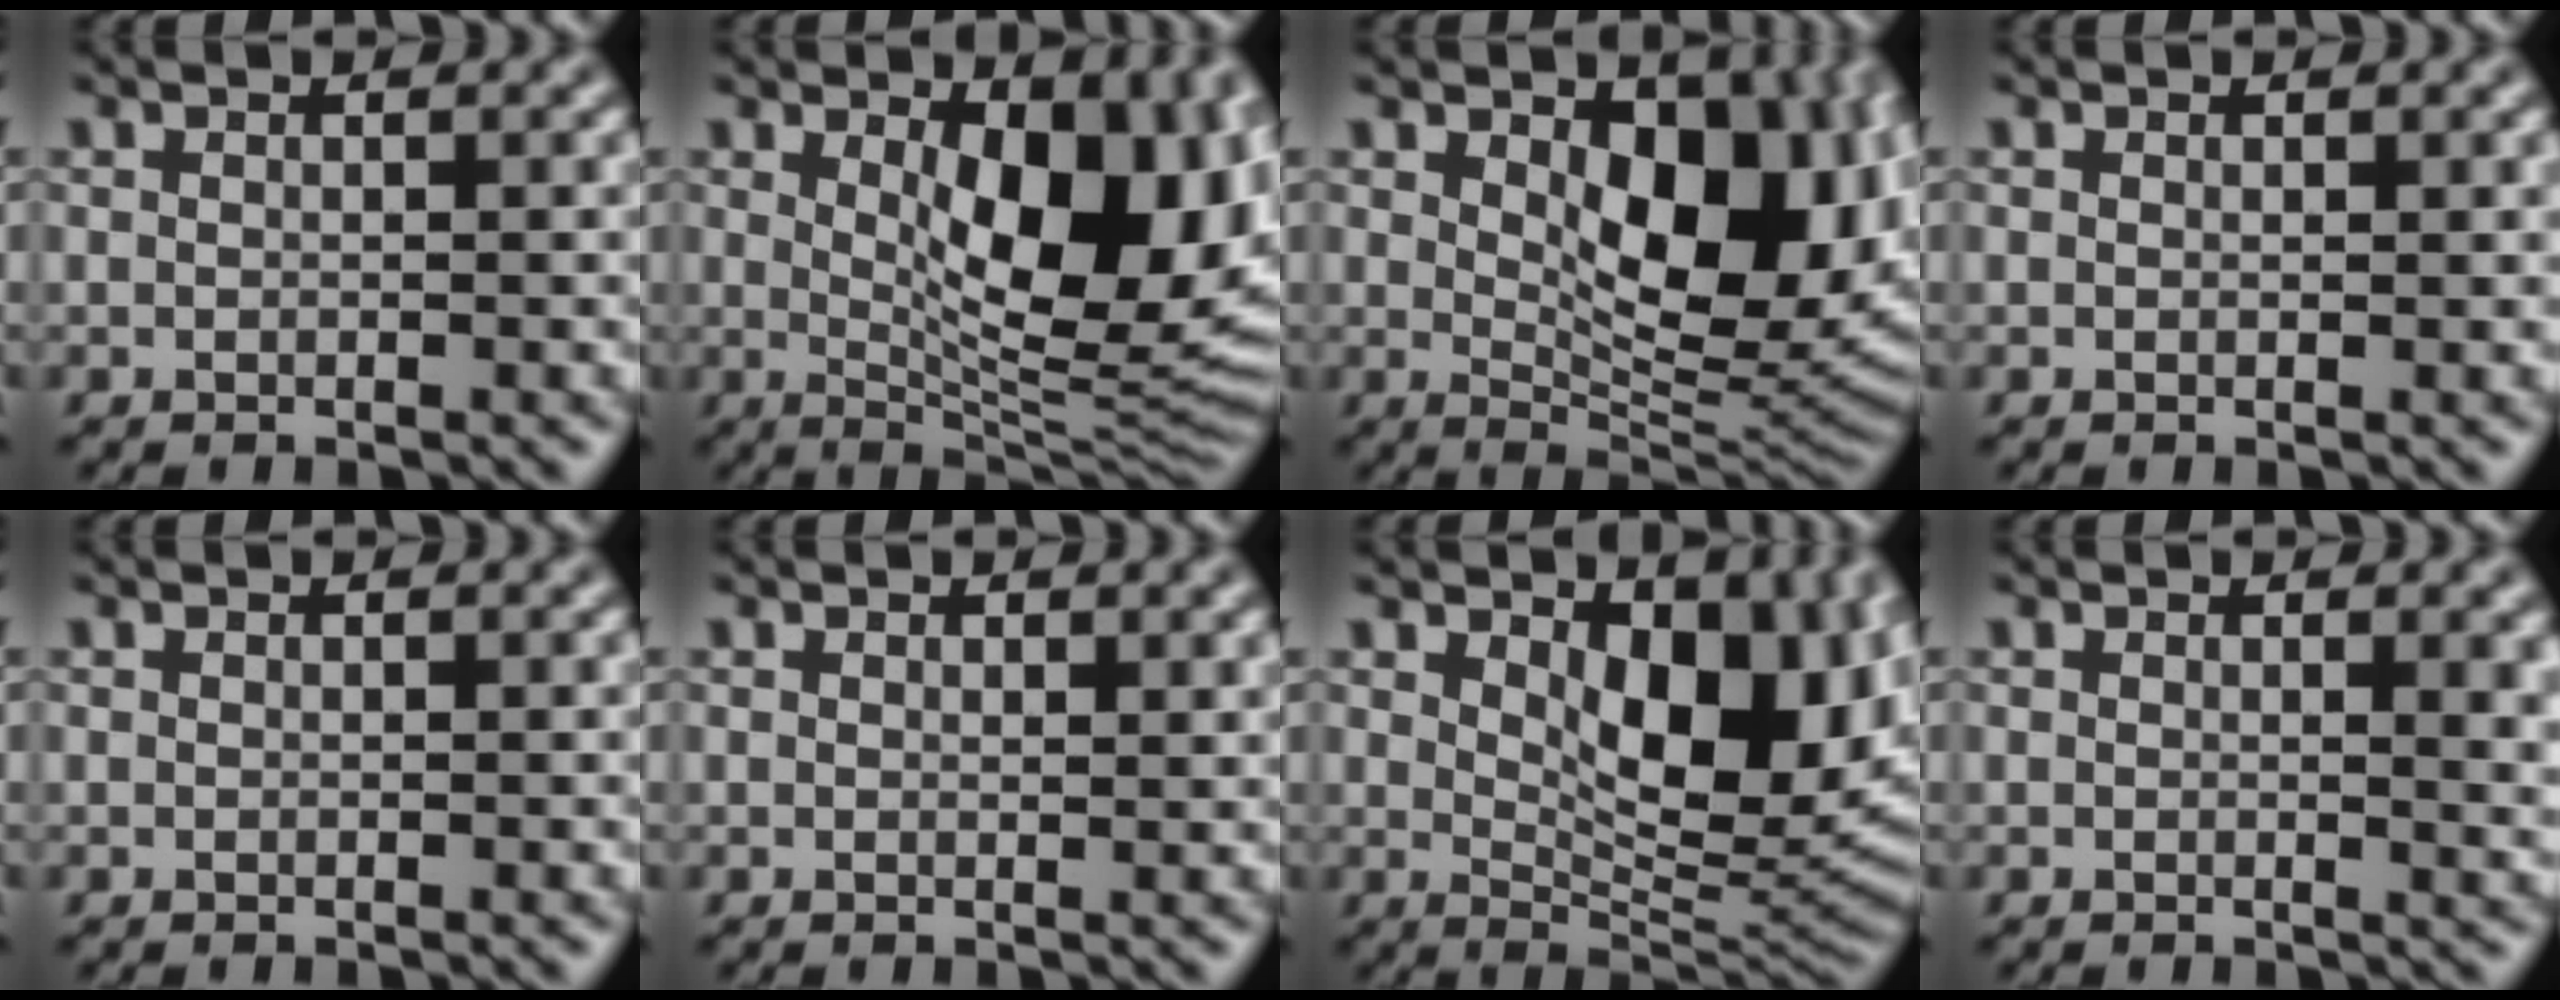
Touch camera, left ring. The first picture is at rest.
{"total": 12.0, "force": [2.3, 5.1, 10.6], "torque": [-0.128, -0.010, 0.043]}
{"total": 12.5, "force": [2.6, 6.9, 10.1], "torque": [-0.118, -0.008, 0.048]}
{"total": 0.0}
{"total": 0.0}
{"total": 0.5, "force": [0.4, 0.1, 0.3], "torque": [-0.003, -0.003, 0.008]}
{"total": 10.6, "force": [2.6, 5.5, 8.7], "torque": [-0.122, -0.011, 0.045]}
{"total": 2.2, "force": [0.7, 0.7, 2.0], "torque": [-0.016, -0.001, 0.008]}